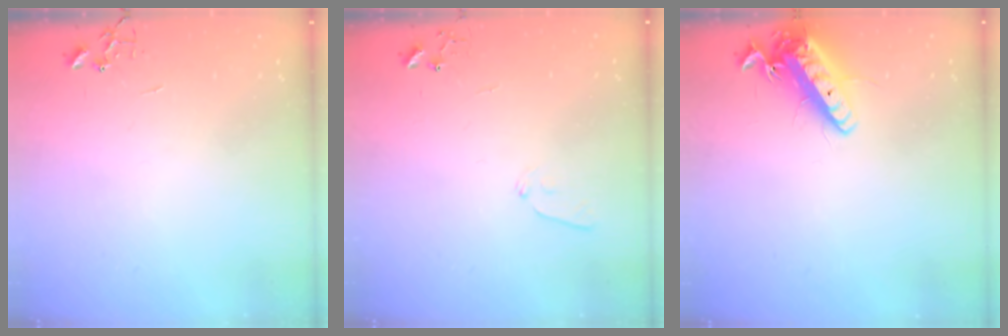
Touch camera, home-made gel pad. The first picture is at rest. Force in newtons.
{"total": 5.6, "press": 5.6, "slide": 0.6}
{"total": 14.1, "press": 13.9, "slide": 2.4}